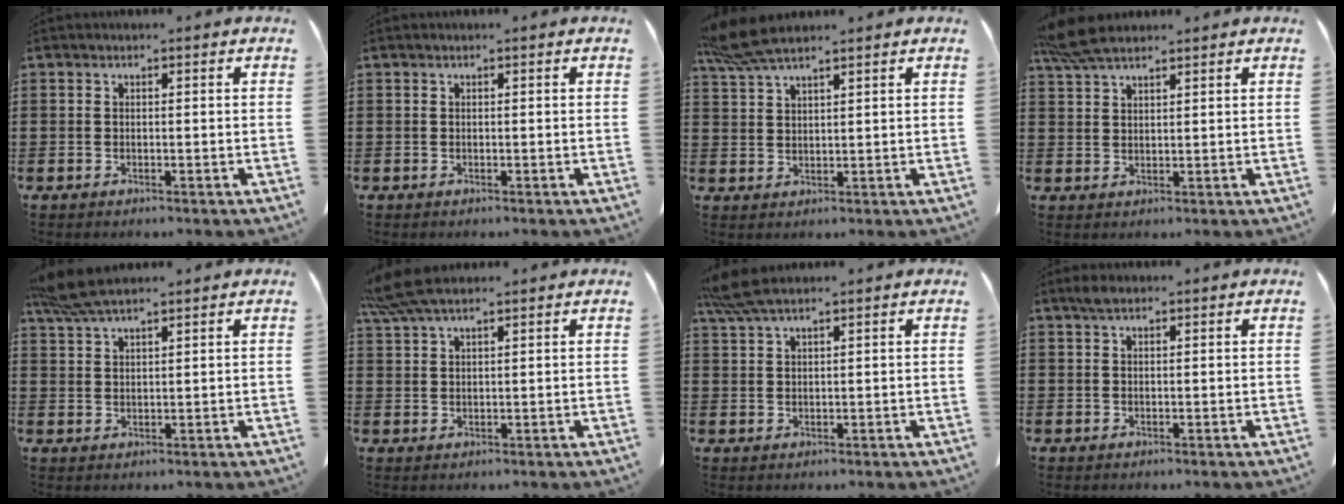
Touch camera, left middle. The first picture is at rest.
{"total": 0.0}
{"total": 6.2, "force": [4.9, 0.8, 3.6], "torque": [-0.090, -0.008, 0.092]}
{"total": 5.7, "force": [4.5, 1.3, 3.3], "torque": [-0.075, -0.003, 0.087]}
{"total": 5.8, "force": [4.6, 0.9, 3.3], "torque": [-0.077, -0.005, 0.088]}
{"total": 5.7, "force": [4.5, 1.0, 3.3], "torque": [-0.077, -0.005, 0.087]}
{"total": 4.9, "force": [3.8, 0.6, 3.0], "torque": [-0.068, -0.004, 0.072]}
{"total": 1.7, "force": [1.2, 0.8, 0.9], "torque": [-0.023, 0.003, 0.023]}